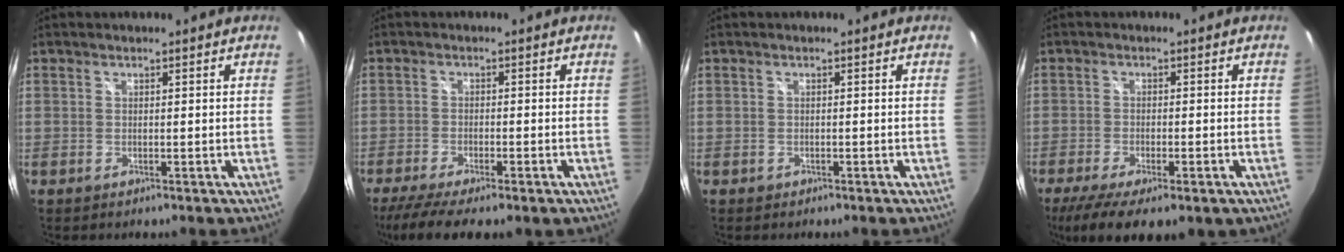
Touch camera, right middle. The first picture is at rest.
{"total": 9.6, "force": [-7.1, 1.8, 6.3], "torque": [-0.136, -0.041, -0.119]}
{"total": 0.7, "force": [-0.4, 0.6, 0.1], "torque": [-0.004, -0.002, -0.006]}
{"total": 12.1, "force": [-7.7, 4.2, 8.4], "torque": [-0.174, -0.047, -0.120]}